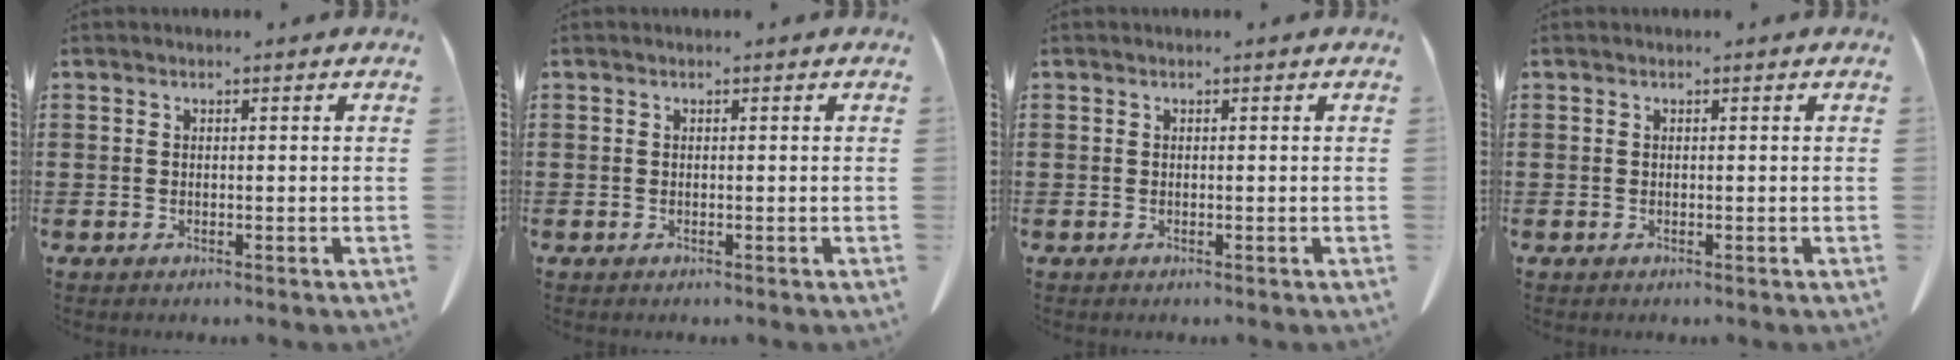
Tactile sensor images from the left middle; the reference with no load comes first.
{"total": 0.0}
{"total": 0.0}
{"total": 0.0}